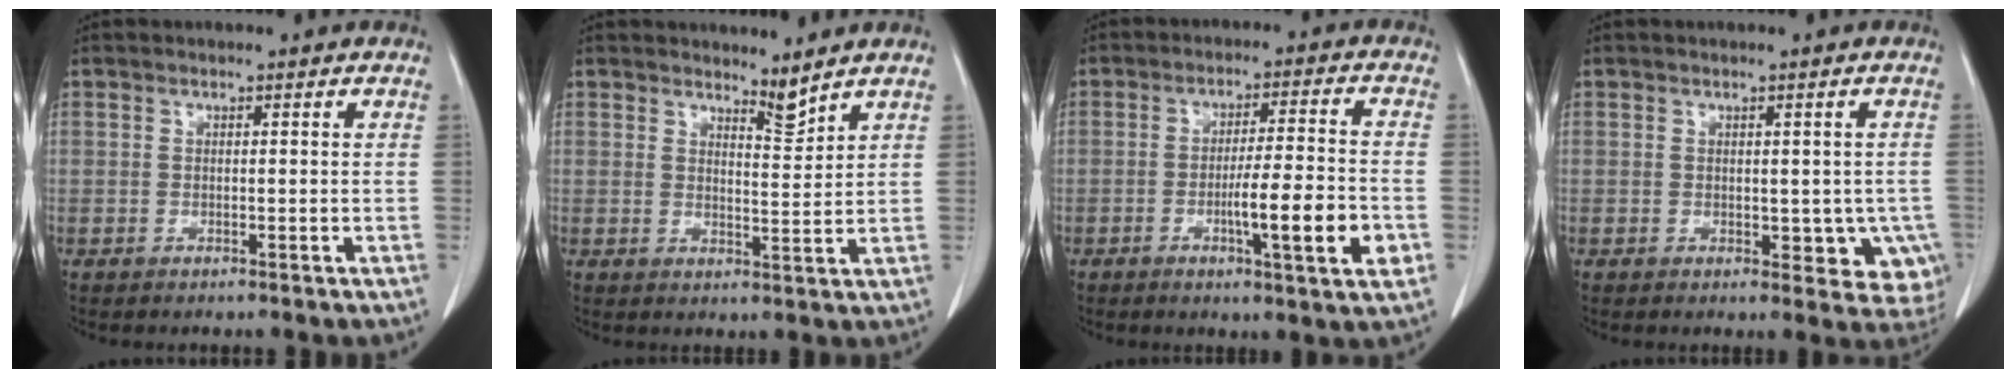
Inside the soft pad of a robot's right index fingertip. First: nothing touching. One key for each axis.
{"total": 2.8, "fx": 2.7, "fy": 0.1, "fz": 0.7, "tx": -0.013, "ty": -0.014, "tz": 0.048}
{"total": 10.5, "fx": -3.2, "fy": 0.4, "fz": 10.0, "tx": -0.154, "ty": -0.008, "tz": -0.051}
{"total": 7.8, "fx": -1.8, "fy": 4.6, "fz": 6.0, "tx": -0.040, "ty": 0.005, "tz": -0.016}